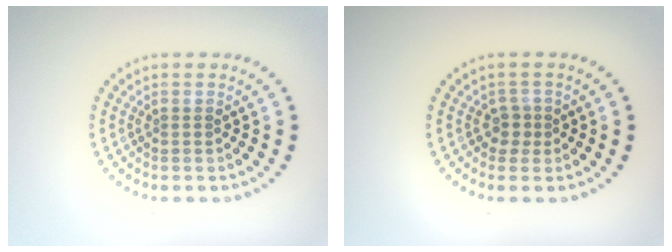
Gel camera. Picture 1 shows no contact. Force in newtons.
{"total": 1.4, "press": 1.2, "slide": 0.8}